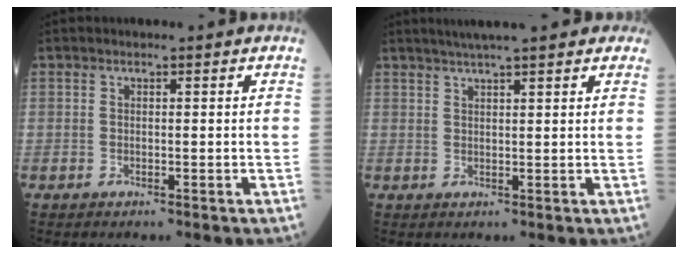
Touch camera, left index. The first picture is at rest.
{"total": 10.1, "force": [8.1, 1.5, 5.8], "torque": [-0.081, 0.033, 0.103]}